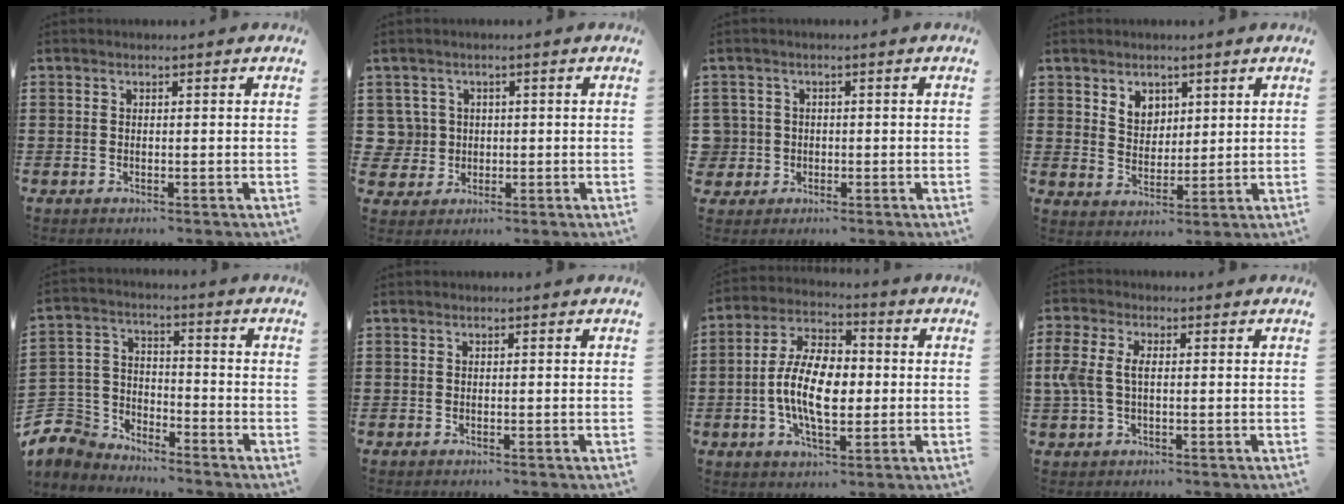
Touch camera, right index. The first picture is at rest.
{"total": 3.9, "force": [0.4, 3.8, 0.5], "torque": [-0.036, 0.011, 0.004]}
{"total": 2.7, "force": [-0.3, 2.7, 0.2], "torque": [-0.026, 0.006, -0.014]}
{"total": 4.2, "force": [2.8, 3.1, 0.9], "torque": [-0.031, 0.009, 0.051]}
{"total": 5.7, "force": [-4.9, 3.0, 0.0], "torque": [-0.042, -0.002, -0.109]}
{"total": 0.0}
{"total": 10.2, "force": [-1.2, 5.4, 8.6], "torque": [-0.193, 0.005, -0.028]}
{"total": 4.8, "force": [0.1, 2.8, 3.9], "torque": [-0.108, -0.003, -0.008]}